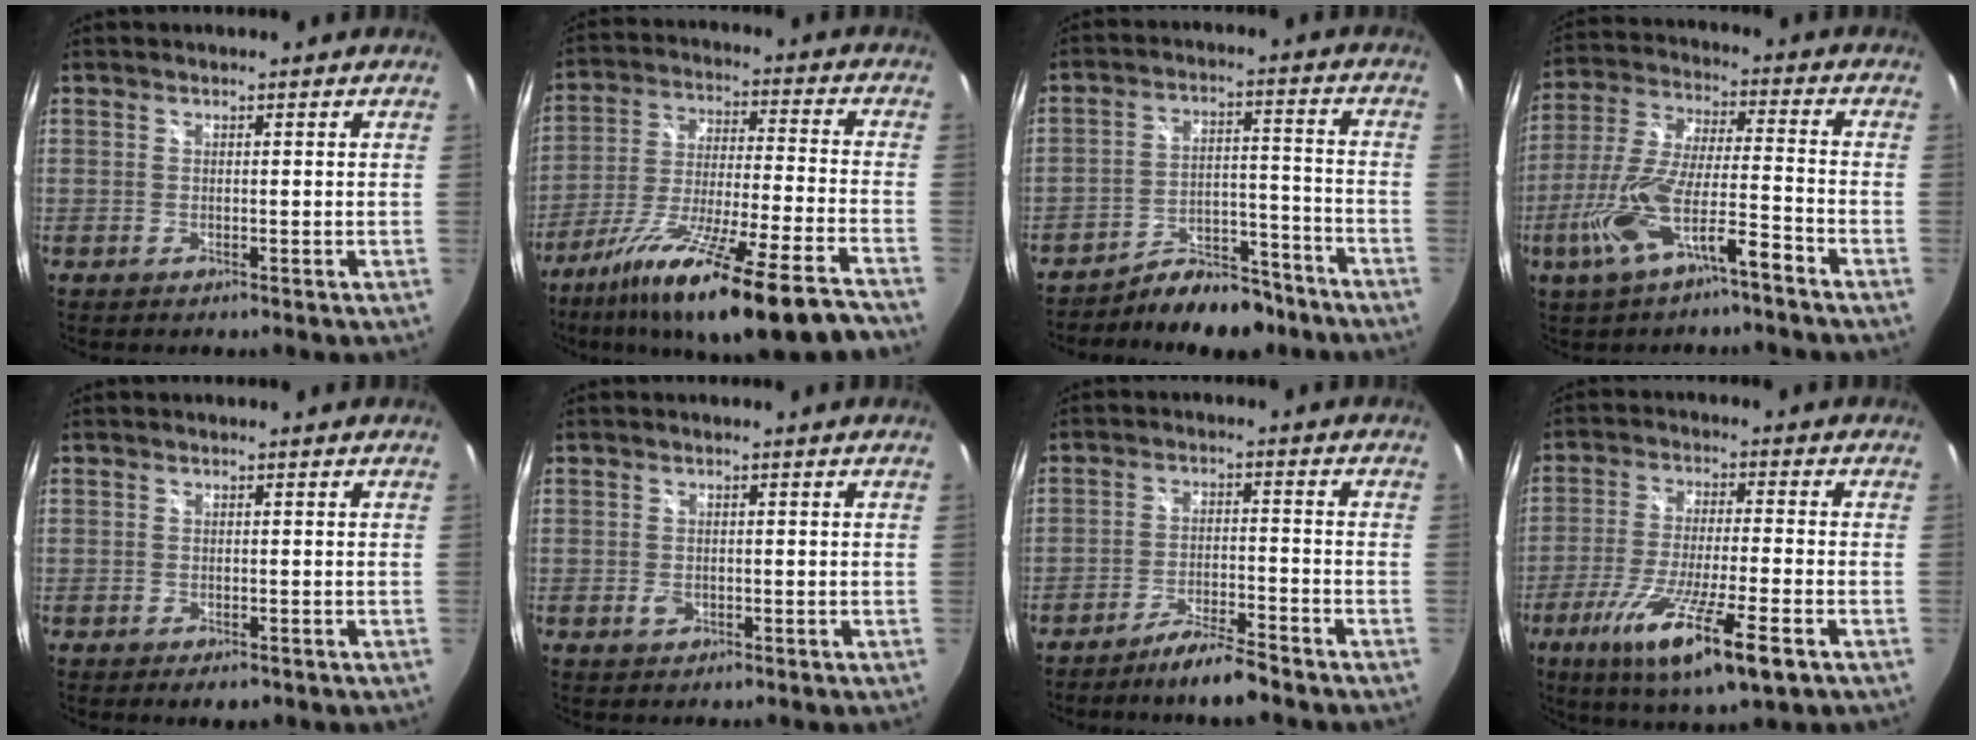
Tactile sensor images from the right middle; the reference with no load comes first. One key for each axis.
{"total": 23.6, "fx": -17.9, "fy": 0.8, "fz": 15.4, "tx": -0.272, "ty": -0.065, "tz": -0.286}
{"total": 10.5, "fx": -9.2, "fy": 3.8, "fz": 3.4, "tx": -0.056, "ty": 0.029, "tz": -0.130}
{"total": 12.8, "fx": -7.5, "fy": 2.4, "fz": 10.1, "tx": -0.219, "ty": -0.007, "tz": -0.137}
{"total": 2.1, "fx": -1.3, "fy": 1.1, "fz": 1.2, "tx": -0.021, "ty": -0.006, "tz": -0.019}
{"total": 1.6, "fx": -0.6, "fy": 1.2, "fz": 0.9, "tx": -0.016, "ty": -0.001, "tz": -0.012}
{"total": 6.4, "fx": -5.6, "fy": 0.0, "fz": 3.1, "tx": -0.077, "ty": 0.002, "tz": -0.096}
{"total": 15.6, "fx": -8.0, "fy": 1.9, "fz": 13.2, "tx": -0.259, "ty": -0.045, "tz": -0.141}